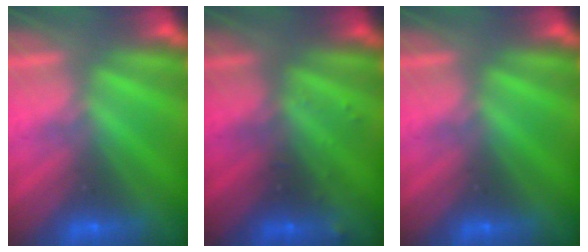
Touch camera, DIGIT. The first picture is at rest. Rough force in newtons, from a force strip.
{"total": 2.9}
{"total": 0.0}